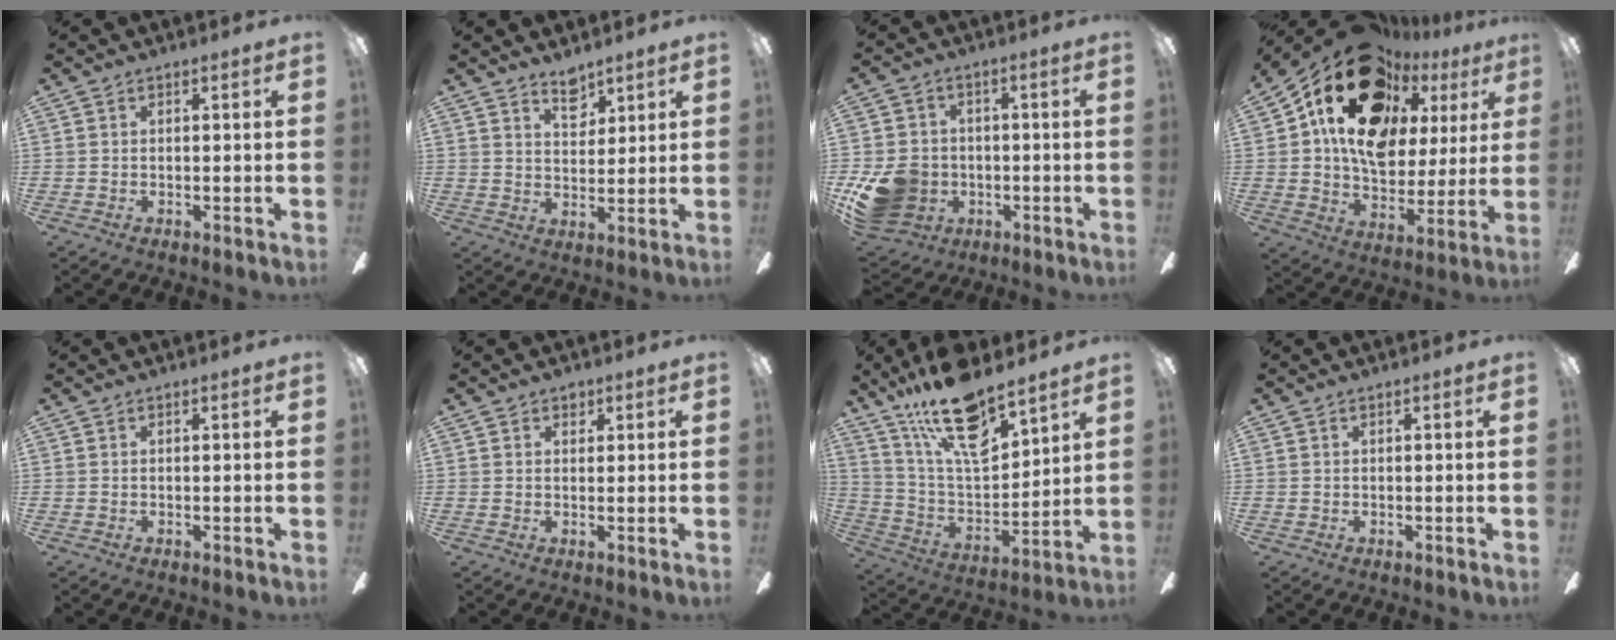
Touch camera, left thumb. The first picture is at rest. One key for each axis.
{"total": 4.6, "fx": 3.8, "fy": 2.2, "fz": 1.6, "tx": -0.015, "ty": -0.021, "tz": 0.065}
{"total": 13.3, "fx": -3.8, "fy": 10.9, "fz": 6.6, "tx": -0.138, "ty": 0.024, "tz": -0.062}
{"total": 21.2, "fx": 12.1, "fy": 13.3, "fz": 11.2, "tx": -0.193, "ty": -0.064, "tz": 0.217}
{"total": 0.0}
{"total": 1.7, "fx": 1.1, "fy": 1.1, "fz": 0.6, "tx": 0.003, "ty": -0.002, "tz": 0.016}
{"total": 20.1, "fx": 14.4, "fy": 7.1, "fz": 12.1, "tx": -0.234, "ty": -0.085, "tz": 0.250}
{"total": 0.0}